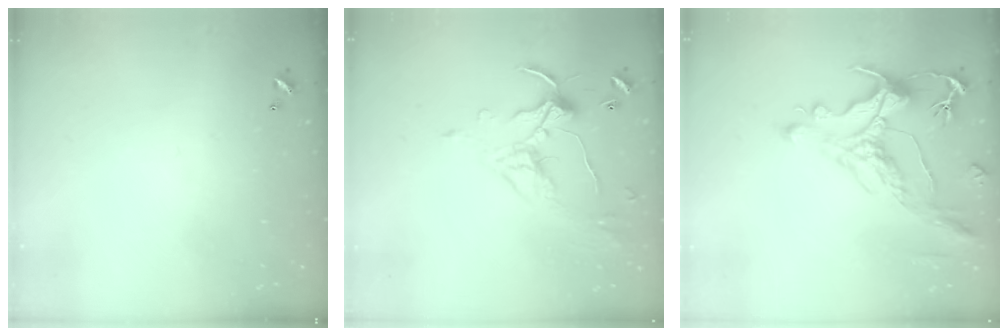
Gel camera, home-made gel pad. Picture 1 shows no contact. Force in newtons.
{"total": 1.7, "press": 1.5, "slide": 0.8}
{"total": 1.7, "press": 0.9, "slide": 1.4}